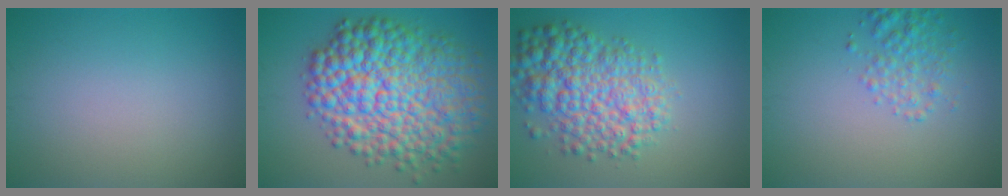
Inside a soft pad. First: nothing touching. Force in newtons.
{"total": 12.6, "press": 12.6, "slide": 0.1}
{"total": 7.4, "press": 7.4, "slide": 0.2}
{"total": 2.6, "press": 2.6, "slide": 0.1}